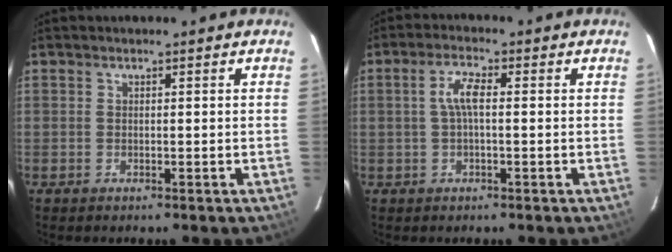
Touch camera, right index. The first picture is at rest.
{"total": 3.8, "force": [0.1, 1.0, 3.7], "torque": [-0.074, 0.009, 0.003]}